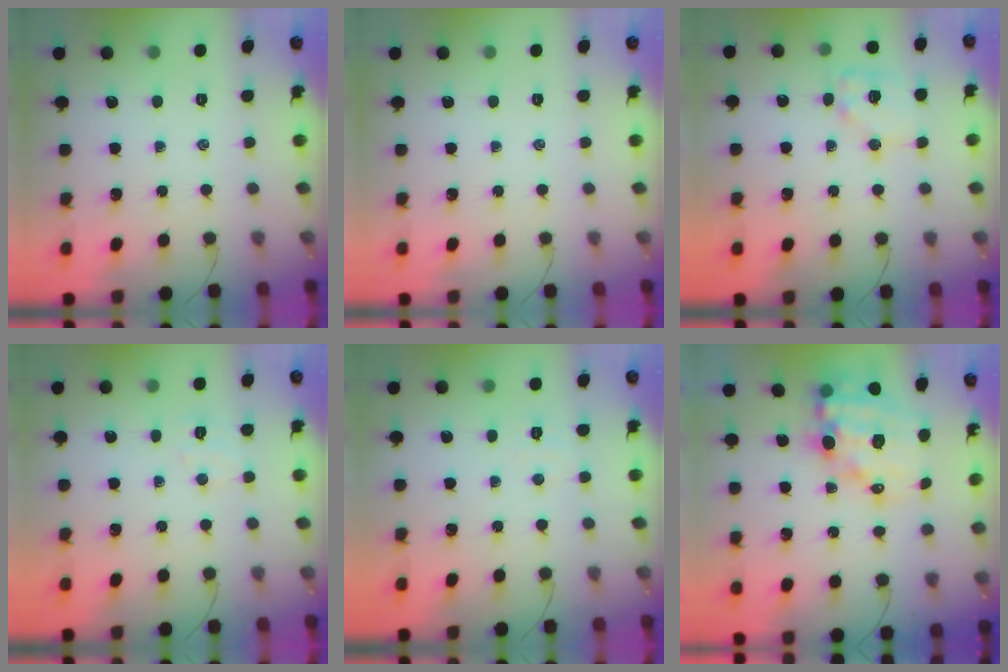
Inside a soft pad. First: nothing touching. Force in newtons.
{"total": 0.0}
{"total": 9.6, "press": 9.5, "slide": 0.6}
{"total": 4.8, "press": 4.6, "slide": 1.1}
{"total": 3.1, "press": 3.0, "slide": 0.7}
{"total": 13.7, "press": 13.2, "slide": 3.6}